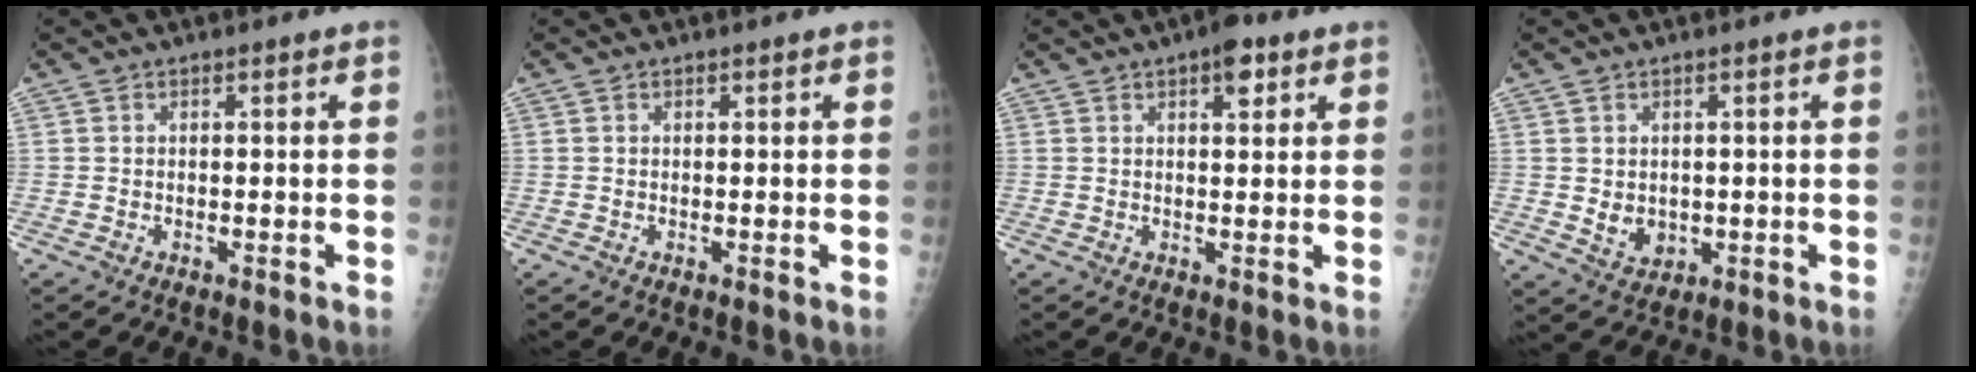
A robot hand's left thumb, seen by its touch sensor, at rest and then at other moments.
{"total": 0.6, "force": [0.3, 0.3, 0.3], "torque": [-0.004, 0.000, 0.004]}
{"total": 4.7, "force": [2.5, 2.0, 3.4], "torque": [-0.034, -0.007, 0.031]}
{"total": 4.7, "force": [0.1, 3.8, 2.8], "torque": [-0.028, -0.008, 0.016]}